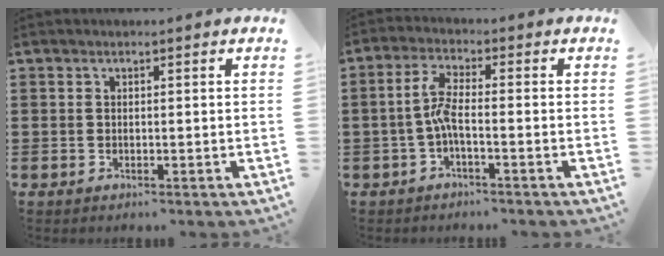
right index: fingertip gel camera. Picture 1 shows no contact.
{"total": 4.6, "force": [-1.3, 1.0, 4.3], "torque": [-0.093, 0.001, -0.031]}